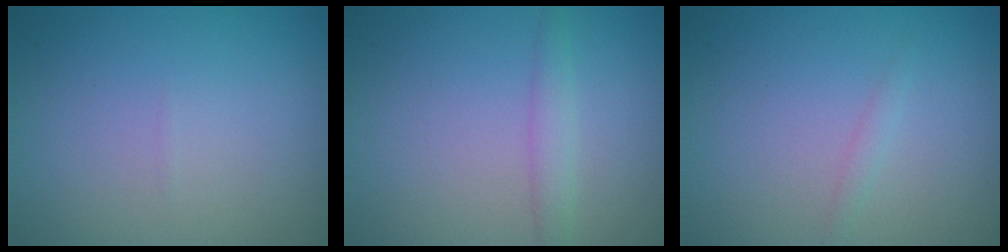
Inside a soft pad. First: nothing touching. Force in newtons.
{"total": 1.5, "press": 1.5, "slide": 0.2}
{"total": 0.7, "press": 0.7, "slide": 0.0}